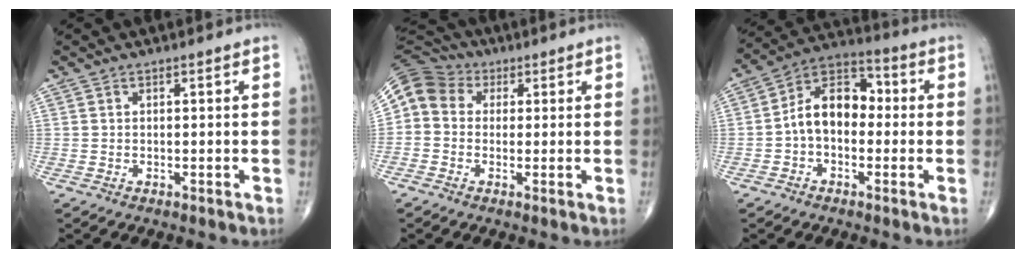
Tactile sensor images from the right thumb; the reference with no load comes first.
{"total": 8.6, "force": [1.2, 7.6, 3.8], "torque": [-0.060, 0.023, 0.006]}
{"total": 11.4, "force": [-0.8, 7.7, 8.4], "torque": [-0.117, 0.040, -0.030]}